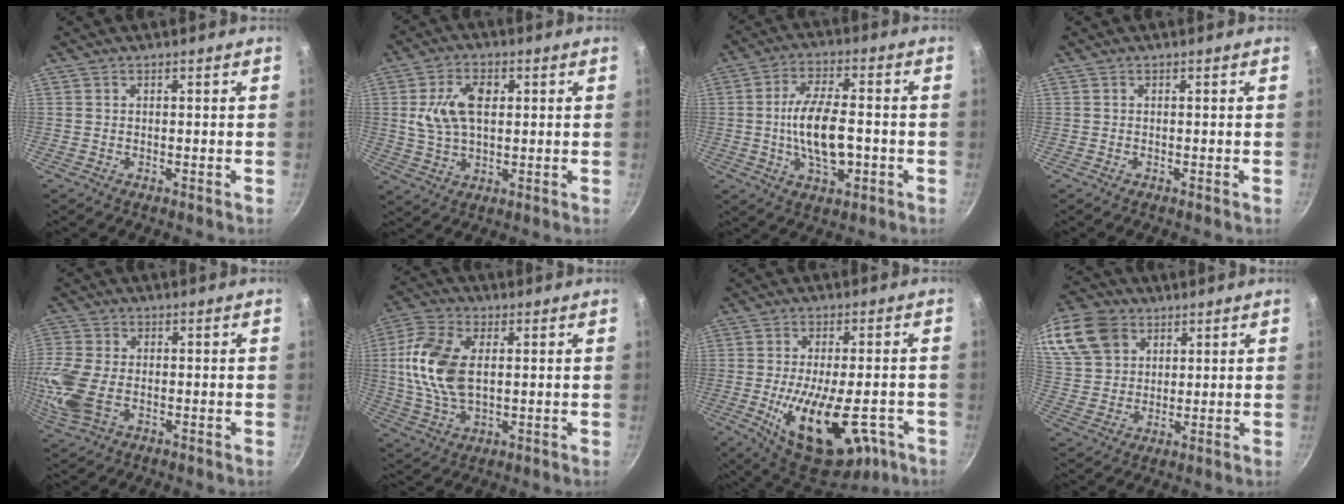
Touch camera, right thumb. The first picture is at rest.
{"total": 10.1, "force": [1.8, 6.2, 7.7], "torque": [-0.128, 0.004, 0.029]}
{"total": 12.2, "force": [-1.7, 5.7, 10.7], "torque": [-0.182, 0.020, -0.030]}
{"total": 0.0}
{"total": 10.3, "force": [-1.9, 6.4, 7.9], "torque": [-0.186, -0.006, -0.044]}
{"total": 14.0, "force": [1.6, 8.1, 11.3], "torque": [-0.220, 0.004, 0.027]}
{"total": 19.3, "force": [-6.7, 8.6, 16.0], "torque": [-0.222, 0.005, -0.089]}
{"total": 19.4, "force": [9.6, 14.3, 8.9], "torque": [-0.199, 0.012, 0.185]}